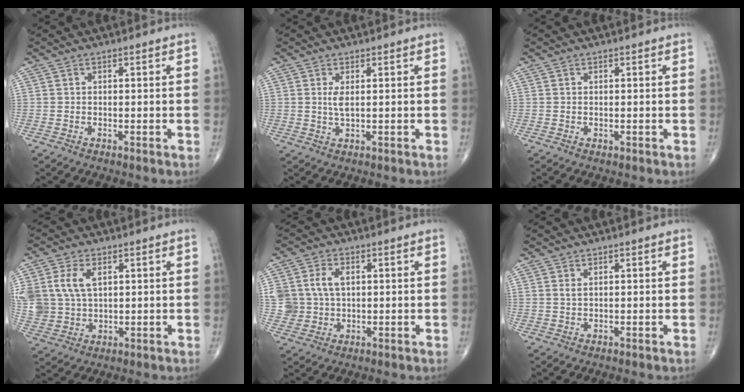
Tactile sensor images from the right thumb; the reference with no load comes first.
{"total": 2.2, "force": [0.5, 0.7, 2.1], "torque": [-0.047, -0.004, 0.014]}
{"total": 0.0}
{"total": 11.9, "force": [3.2, 8.1, 8.1], "torque": [-0.188, -0.004, 0.071]}
{"total": 8.0, "force": [1.5, 6.0, 5.1], "torque": [-0.093, 0.001, 0.036]}
{"total": 1.0, "force": [0.5, 0.5, 0.7], "torque": [-0.015, 0.004, 0.013]}